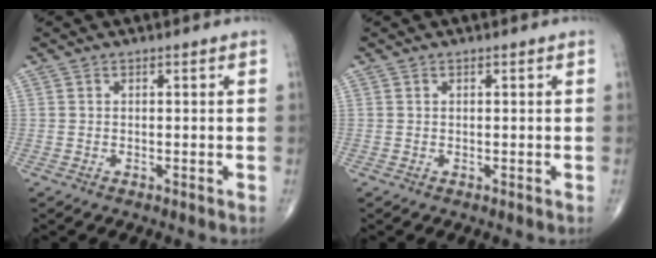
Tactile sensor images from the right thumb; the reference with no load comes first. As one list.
[{"total": 0.0}]